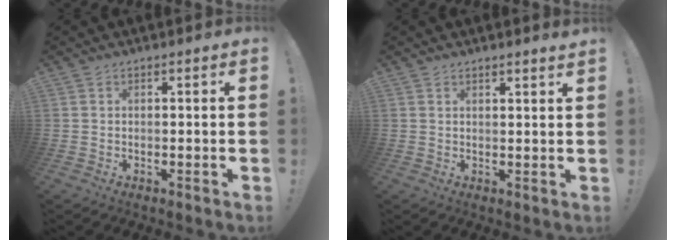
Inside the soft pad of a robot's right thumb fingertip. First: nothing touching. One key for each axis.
{"total": 1.7, "fx": 1.6, "fy": -0.3, "fz": 0.7, "tx": -0.001, "ty": -0.013, "tz": 0.025}